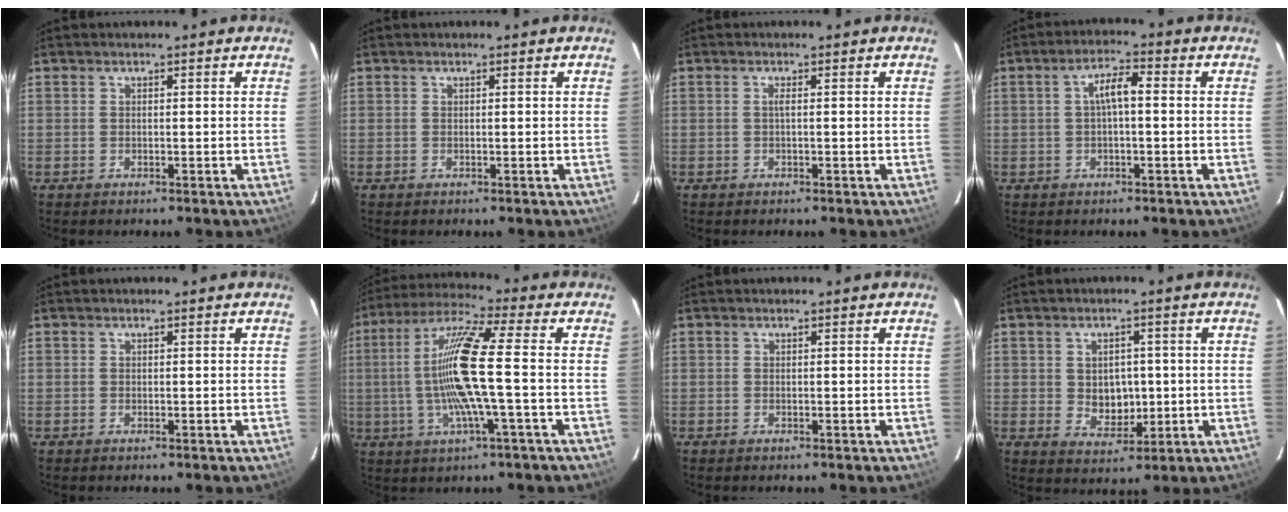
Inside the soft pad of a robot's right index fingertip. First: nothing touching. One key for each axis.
{"total": 0.0}
{"total": 0.7, "fx": -0.1, "fy": -0.2, "fz": 0.7, "tx": -0.013, "ty": 0.002, "tz": -0.003}
{"total": 4.4, "fx": 0.1, "fy": 1.3, "fz": 4.2, "tx": -0.078, "ty": 0.014, "tz": 0.004}
{"total": 0.0}
{"total": 14.1, "fx": -1.3, "fy": 0.0, "fz": 14.0, "tx": -0.271, "ty": 0.001, "tz": -0.027}
{"total": 0.0}
{"total": 5.7, "fx": 0.0, "fy": 4.7, "fz": 3.2, "tx": -0.056, "ty": 0.004, "tz": 0.011}